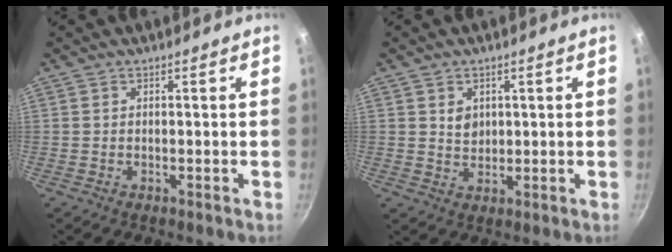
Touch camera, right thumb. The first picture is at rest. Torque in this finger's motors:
{"motor_torque": [-0.06, -0.12, 0.08, -0.05, -0.02]}